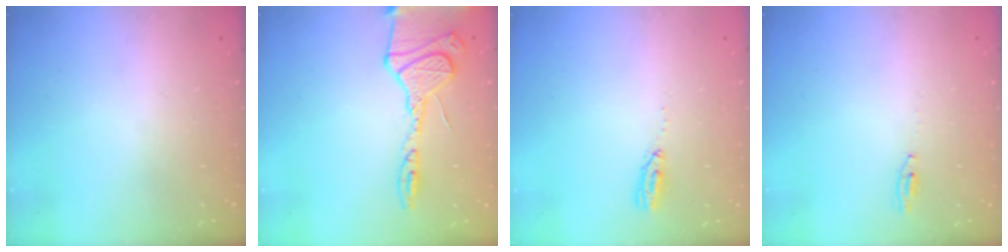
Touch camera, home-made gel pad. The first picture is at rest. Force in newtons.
{"total": 19.2, "press": 16.4, "slide": 9.9}
{"total": 4.9, "press": 4.9, "slide": 0.5}
{"total": 2.2, "press": 2.2, "slide": 0.2}